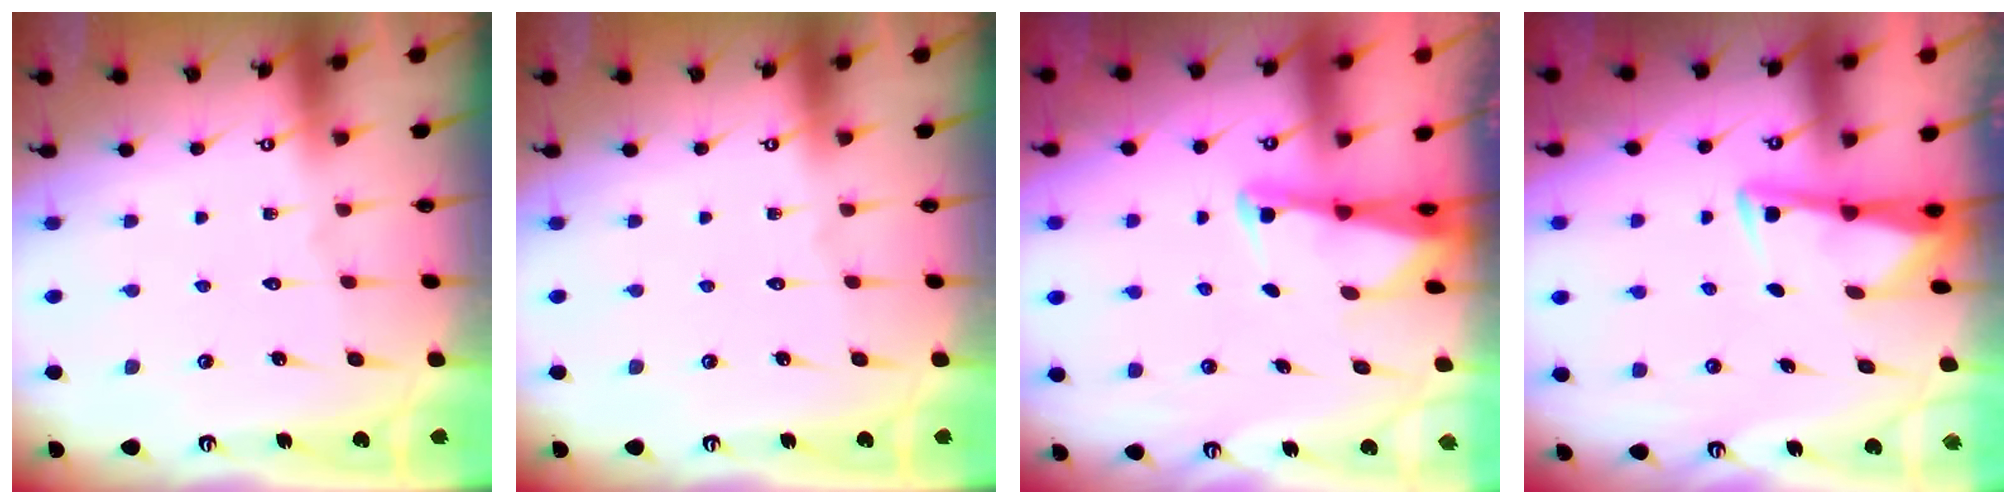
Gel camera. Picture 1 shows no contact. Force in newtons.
{"total": 0.0}
{"total": 2.4, "press": 2.4, "slide": 0.2}
{"total": 3.0, "press": 2.9, "slide": 0.4}